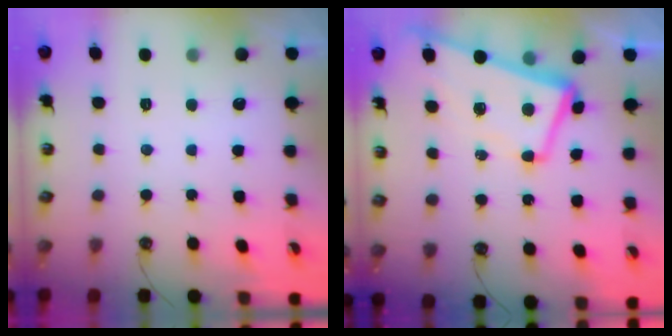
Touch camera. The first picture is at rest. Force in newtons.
{"total": 2.8, "press": 2.3, "slide": 1.6}